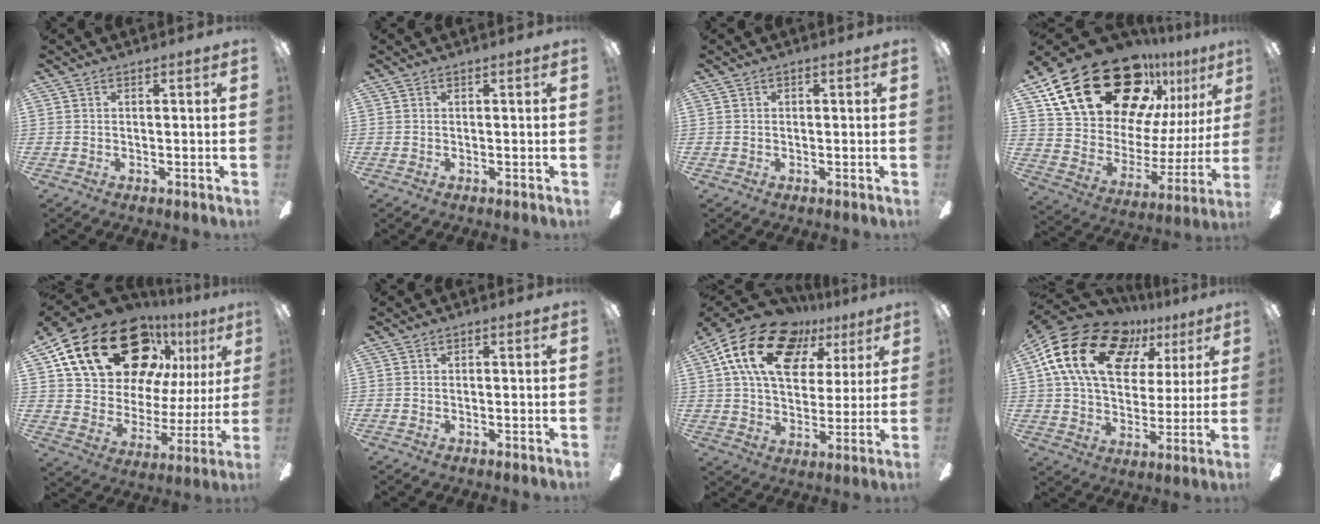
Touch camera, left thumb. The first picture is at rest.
{"total": 0.0}
{"total": 0.0}
{"total": 29.0, "force": [18.6, 15.3, 16.1], "torque": [-0.273, -0.109, 0.349]}
{"total": 26.3, "force": [15.1, 15.5, 14.9], "torque": [-0.255, -0.078, 0.285]}
{"total": 0.0}
{"total": 20.2, "force": [10.6, 12.5, 11.8], "torque": [-0.207, -0.033, 0.190]}
{"total": 21.2, "force": [9.8, 13.8, 12.8], "torque": [-0.242, -0.030, 0.177]}